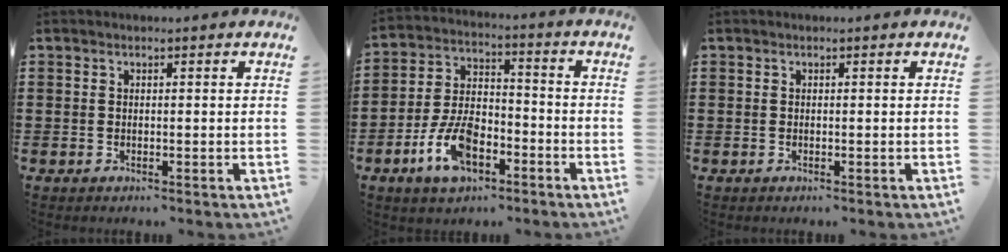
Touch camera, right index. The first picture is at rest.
{"total": 9.5, "force": [-4.7, 4.7, 6.7], "torque": [-0.156, 0.003, -0.089]}
{"total": 0.0}